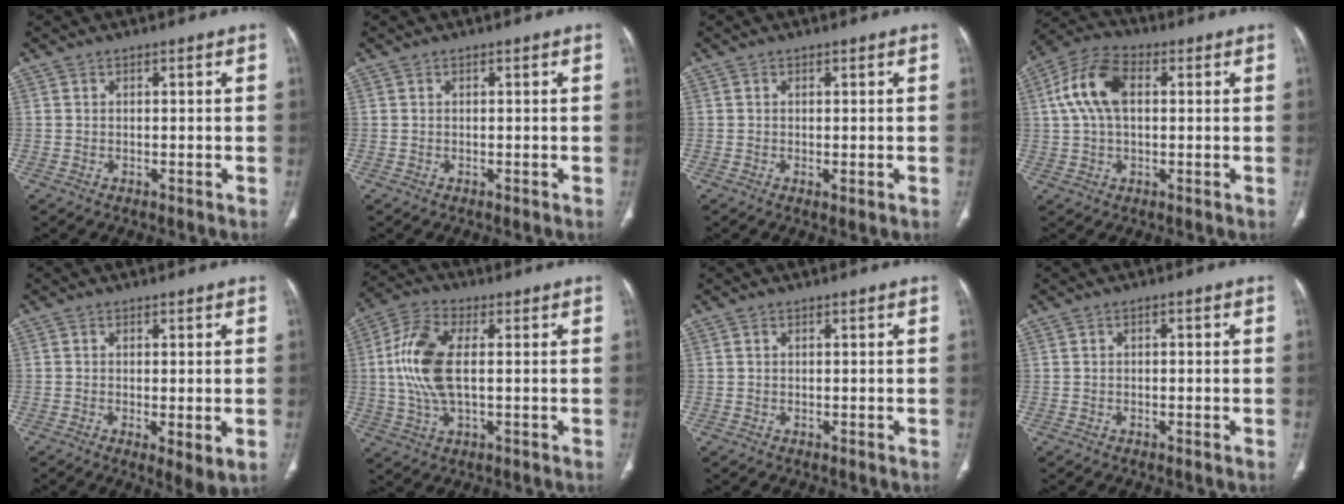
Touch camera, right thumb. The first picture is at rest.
{"total": 0.0}
{"total": 1.2, "force": [-0.2, 0.2, 1.2], "torque": [-0.024, -0.008, -0.002]}
{"total": 10.5, "force": [2.0, 6.1, 8.3], "torque": [-0.170, 0.027, 0.034]}
{"total": 4.7, "force": [-1.0, 1.2, 4.4], "torque": [-0.076, -0.019, -0.014]}
{"total": 11.6, "force": [0.8, 5.3, 10.3], "torque": [-0.233, 0.012, 0.015]}
{"total": 0.0}
{"total": 0.7, "force": [0.0, 0.4, 0.6], "torque": [-0.001, 0.001, -0.004]}